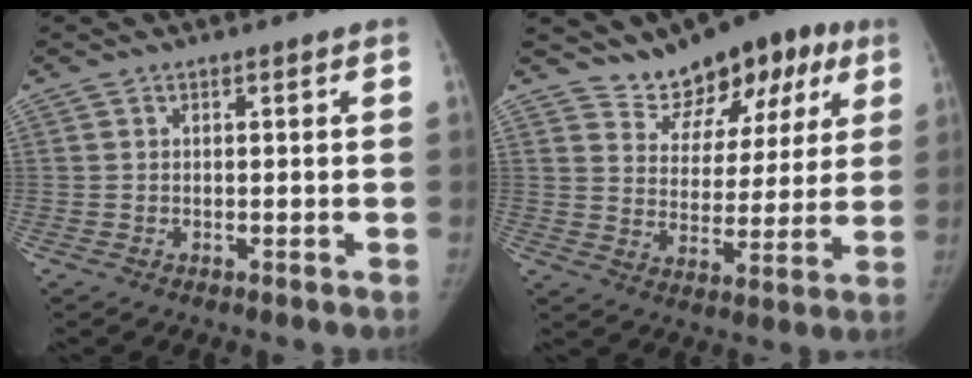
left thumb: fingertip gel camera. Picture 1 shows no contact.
{"total": 13.6, "force": [9.0, 7.9, 6.5], "torque": [-0.039, -0.028, 0.141]}